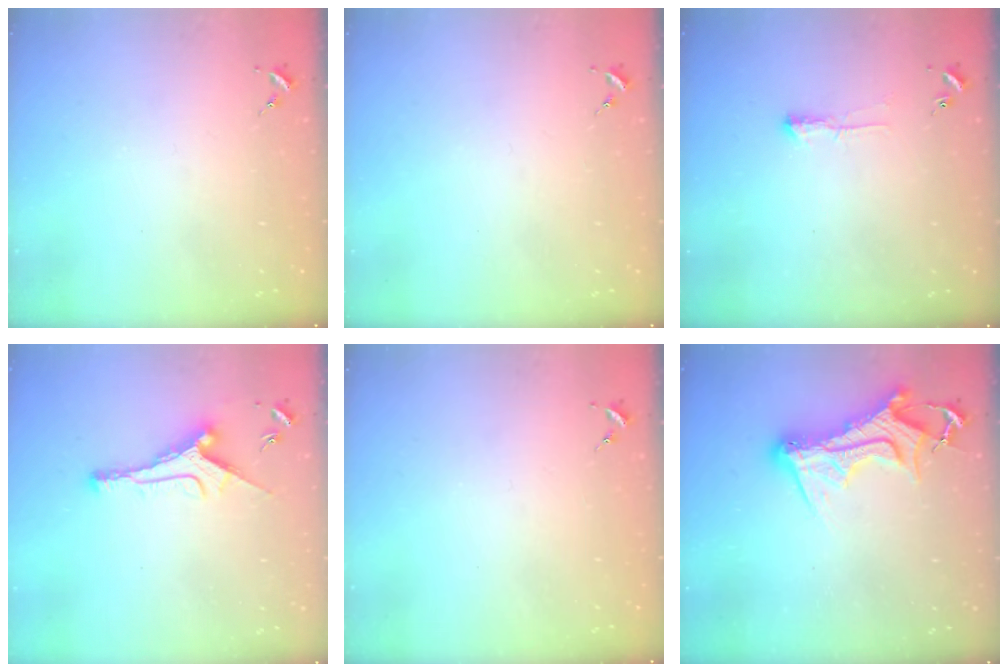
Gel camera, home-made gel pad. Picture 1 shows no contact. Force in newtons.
{"total": 0.0}
{"total": 3.9, "press": 3.9, "slide": 0.5}
{"total": 10.4, "press": 10.4, "slide": 0.4}
{"total": 0.0}
{"total": 14.1, "press": 14.1, "slide": 1.5}